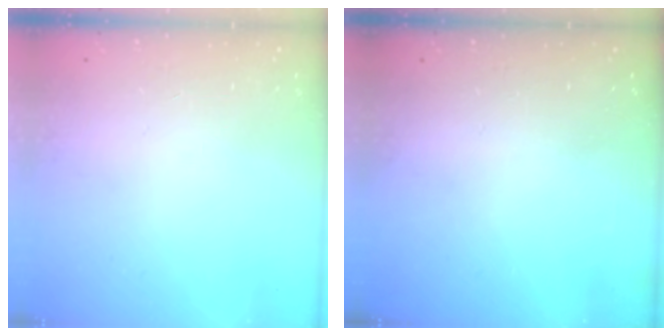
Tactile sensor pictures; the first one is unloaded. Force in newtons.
{"total": 0.0}